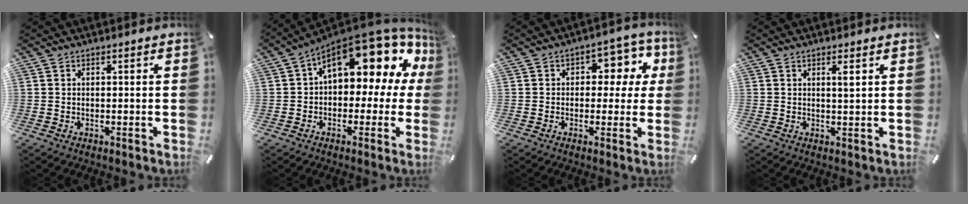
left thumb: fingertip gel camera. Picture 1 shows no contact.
{"total": 17.1, "force": [8.1, 8.8, 12.1], "torque": [-0.163, -0.060, 0.133]}
{"total": 8.3, "force": [1.8, 5.9, 5.6], "torque": [-0.061, -0.006, 0.023]}
{"total": 2.2, "force": [0.9, 0.1, 2.0], "torque": [-0.042, -0.001, 0.014]}